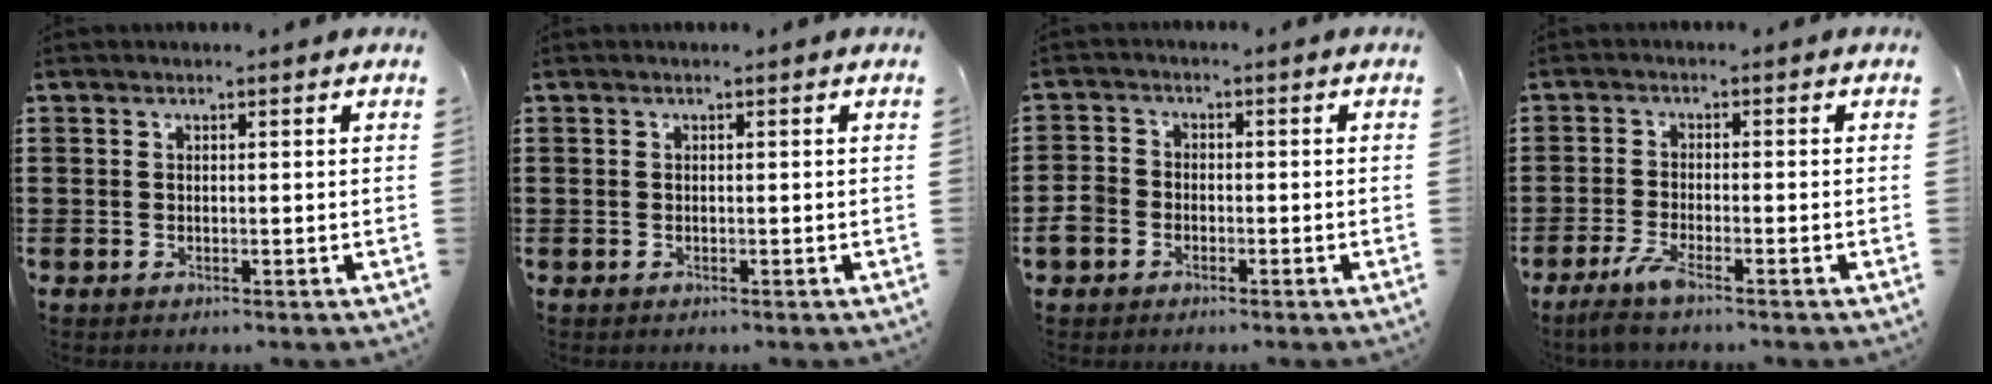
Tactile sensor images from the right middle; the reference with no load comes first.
{"total": 0.0}
{"total": 3.2, "force": [-1.8, 2.5, 0.9], "torque": [-0.045, -0.005, -0.044]}
{"total": 3.5, "force": [-2.3, 0.2, 2.6], "torque": [-0.064, -0.010, -0.048]}